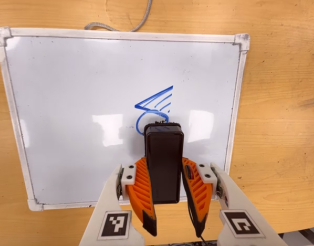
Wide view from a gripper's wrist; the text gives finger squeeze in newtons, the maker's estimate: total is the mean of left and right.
{"total": 6.9, "left": 5.2, "right": 8.6}